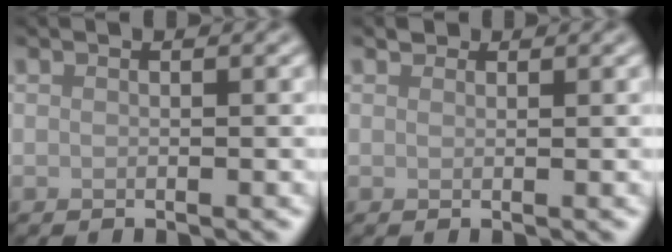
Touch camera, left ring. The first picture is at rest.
{"total": 0.6, "force": [0.5, 0.4, 0.1], "torque": [0.001, -0.002, 0.009]}